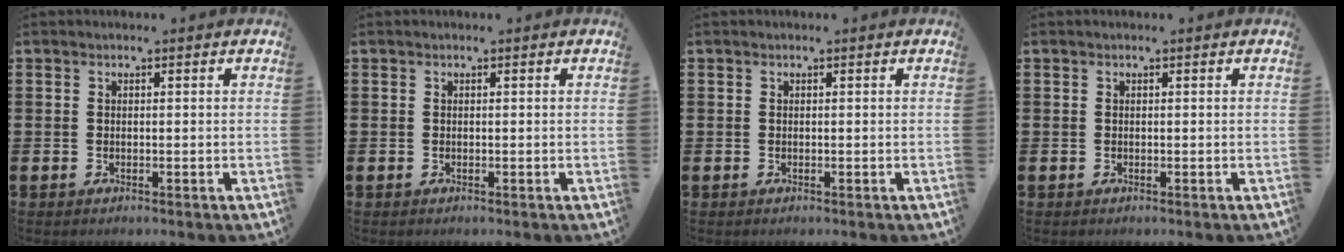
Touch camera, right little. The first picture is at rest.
{"total": 0.0}
{"total": 0.0}
{"total": 0.0}